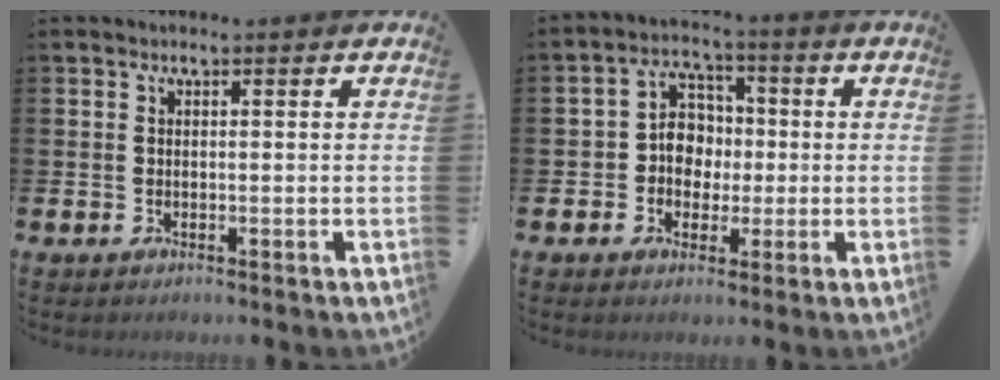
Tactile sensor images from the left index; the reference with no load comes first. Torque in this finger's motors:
{"motor_torque": [0.87, 0.73, 0.10, 0.04]}